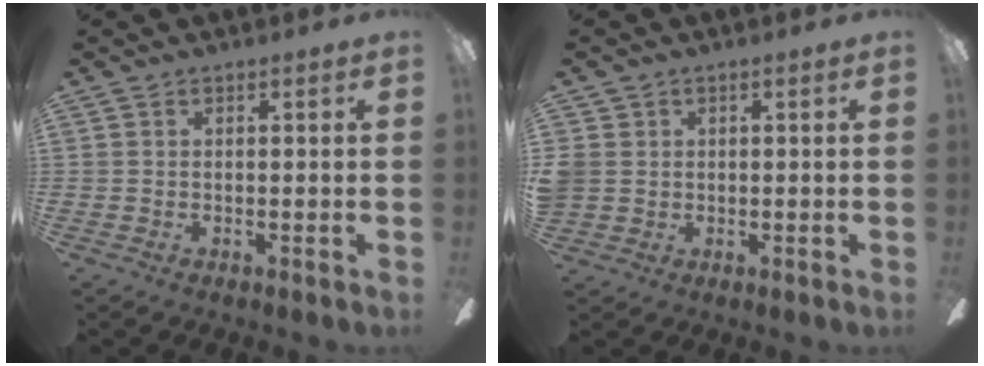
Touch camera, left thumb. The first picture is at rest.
{"total": 3.2, "force": [0.6, 3.0, 0.8], "torque": [-0.020, 0.007, 0.014]}